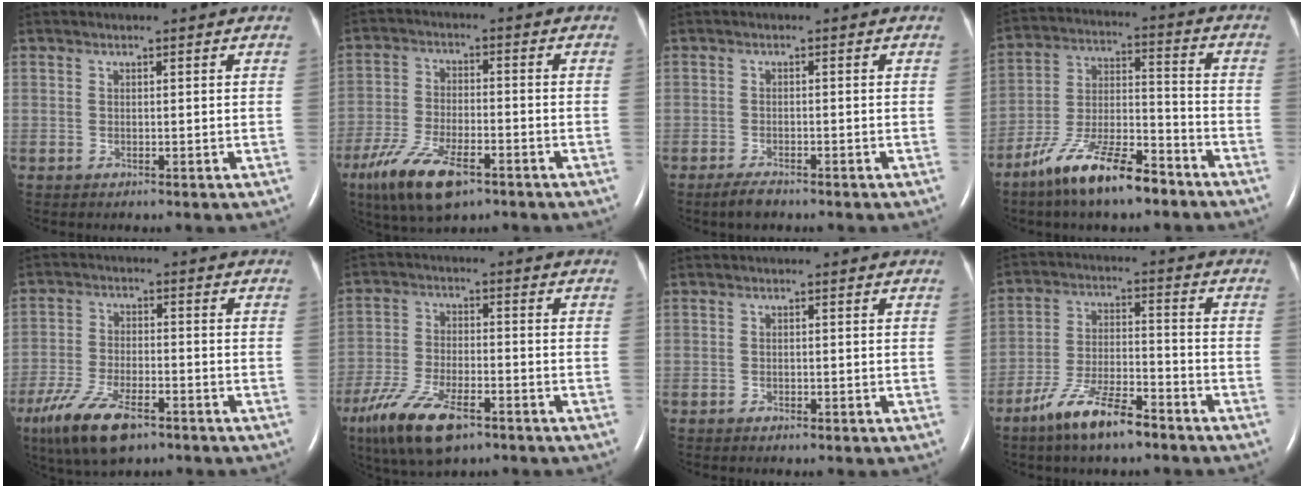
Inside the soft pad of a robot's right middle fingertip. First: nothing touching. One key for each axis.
{"total": 11.2, "fx": -6.7, "fy": 3.8, "fz": 8.1, "tx": -0.166, "ty": -0.018, "tz": -0.117}
{"total": 2.5, "fx": -2.0, "fy": 0.6, "fz": 1.3, "tx": -0.037, "ty": -0.006, "tz": -0.034}
{"total": 14.0, "fx": -10.0, "fy": 3.3, "fz": 9.2, "tx": -0.180, "ty": 0.000, "tz": -0.181}
{"total": 10.7, "fx": -6.7, "fy": 3.6, "fz": 7.4, "tx": -0.154, "ty": -0.017, "tz": -0.119}
{"total": 11.8, "fx": -7.4, "fy": 4.0, "fz": 8.2, "tx": -0.169, "ty": -0.019, "tz": -0.130}
{"total": 0.7, "fx": -0.5, "fy": 0.3, "fz": 0.3, "tx": -0.011, "ty": -0.001, "tz": -0.007}
{"total": 10.3, "fx": -7.4, "fy": 2.4, "fz": 6.7, "tx": -0.135, "ty": -0.007, "tz": -0.136}